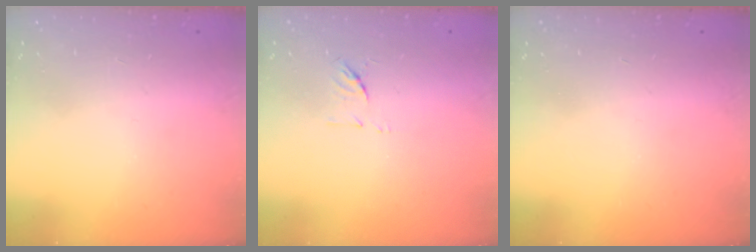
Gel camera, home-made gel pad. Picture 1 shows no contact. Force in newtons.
{"total": 6.8, "press": 6.6, "slide": 1.2}
{"total": 0.0}